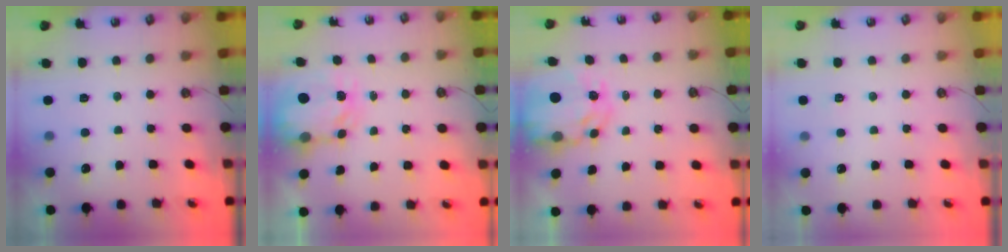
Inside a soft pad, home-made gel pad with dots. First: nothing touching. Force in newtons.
{"total": 5.1, "press": 5.1, "slide": 0.6}
{"total": 9.3, "press": 9.3, "slide": 0.8}
{"total": 2.8, "press": 2.8, "slide": 0.3}